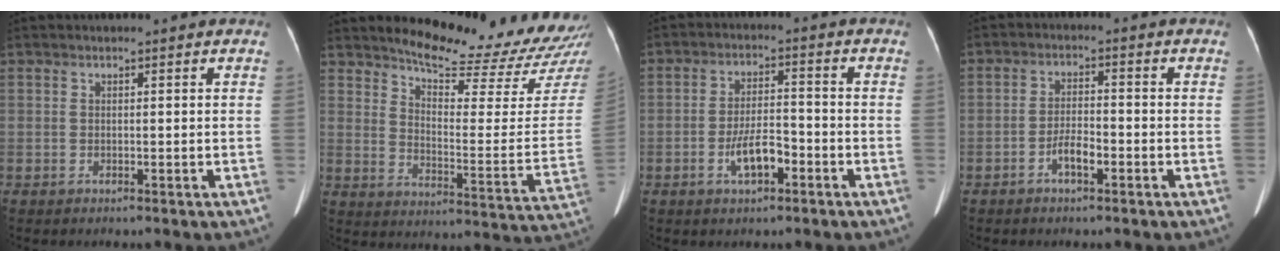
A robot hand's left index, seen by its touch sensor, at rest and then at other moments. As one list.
[{"total": 20.5, "force": [19.3, 1.3, 6.6], "torque": [-0.099, -0.106, 0.240]}, {"total": 5.6, "force": [-2.6, 2.1, 4.6], "torque": [-0.090, 0.008, -0.046]}, {"total": 3.7, "force": [-2.0, 1.1, 2.9], "torque": [-0.052, 0.008, -0.038]}]